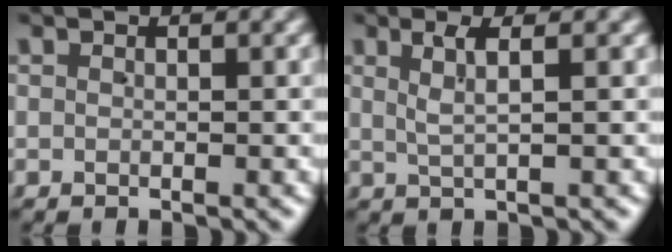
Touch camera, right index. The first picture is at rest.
{"total": 2.1, "force": [0.9, -0.1, 1.9], "torque": [-0.037, 0.001, 0.019]}